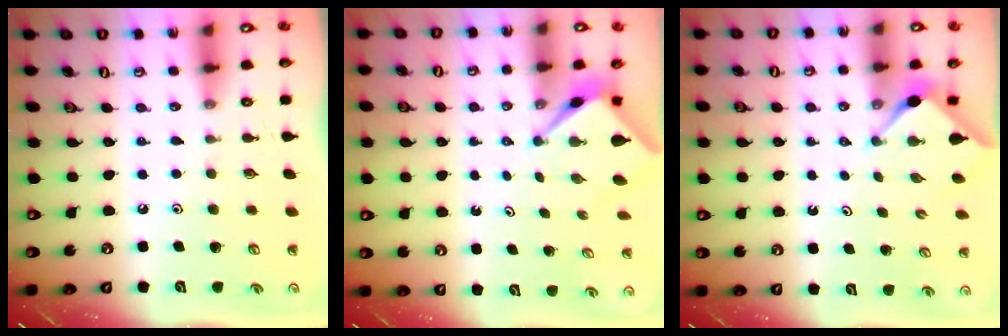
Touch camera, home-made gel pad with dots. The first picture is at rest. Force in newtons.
{"total": 2.5, "press": 2.5, "slide": 0.2}
{"total": 2.9, "press": 2.8, "slide": 0.3}